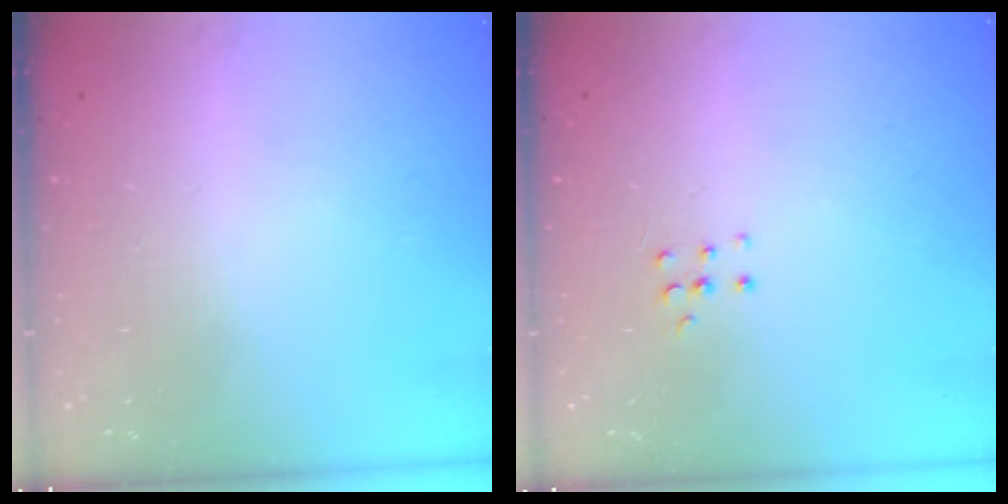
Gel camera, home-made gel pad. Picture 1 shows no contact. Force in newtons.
{"total": 3.8, "press": 3.8, "slide": 0.4}